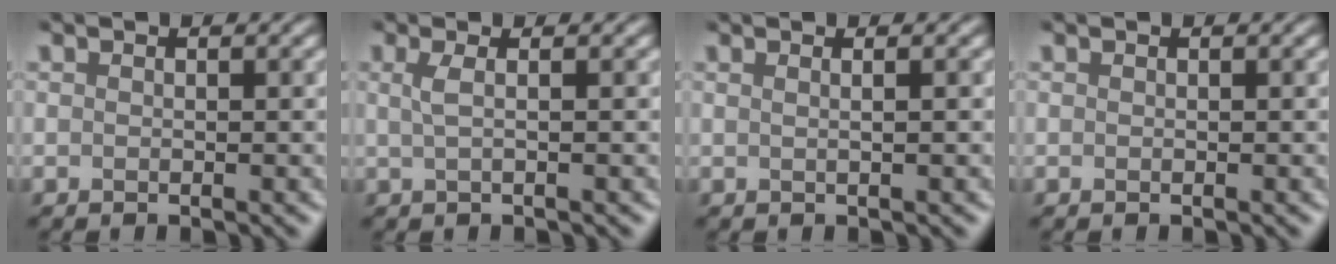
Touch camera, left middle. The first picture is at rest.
{"total": 0.6, "force": [0.1, -0.1, 0.6], "torque": [-0.023, 0.000, 0.008]}
{"total": 2.1, "force": [1.0, 1.2, 1.5], "torque": [0.004, 0.014, -0.014]}
{"total": 0.0}